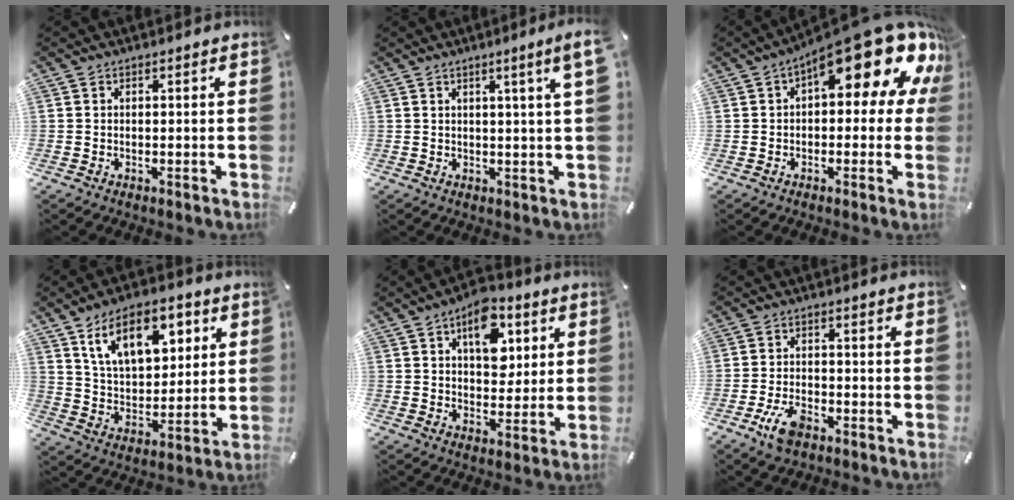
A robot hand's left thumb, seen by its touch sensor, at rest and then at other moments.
{"total": 5.1, "force": [2.2, -0.4, 4.6], "torque": [-0.080, -0.004, 0.034]}
{"total": 19.2, "force": [10.1, 7.2, 14.7], "torque": [-0.200, -0.076, 0.165]}
{"total": 15.4, "force": [8.0, 8.8, 9.9], "torque": [-0.167, -0.013, 0.141]}
{"total": 11.5, "force": [4.7, 7.4, 7.5], "torque": [-0.086, -0.013, 0.077]}
{"total": 6.6, "force": [-3.6, 3.4, 4.4], "torque": [-0.100, 0.011, -0.068]}